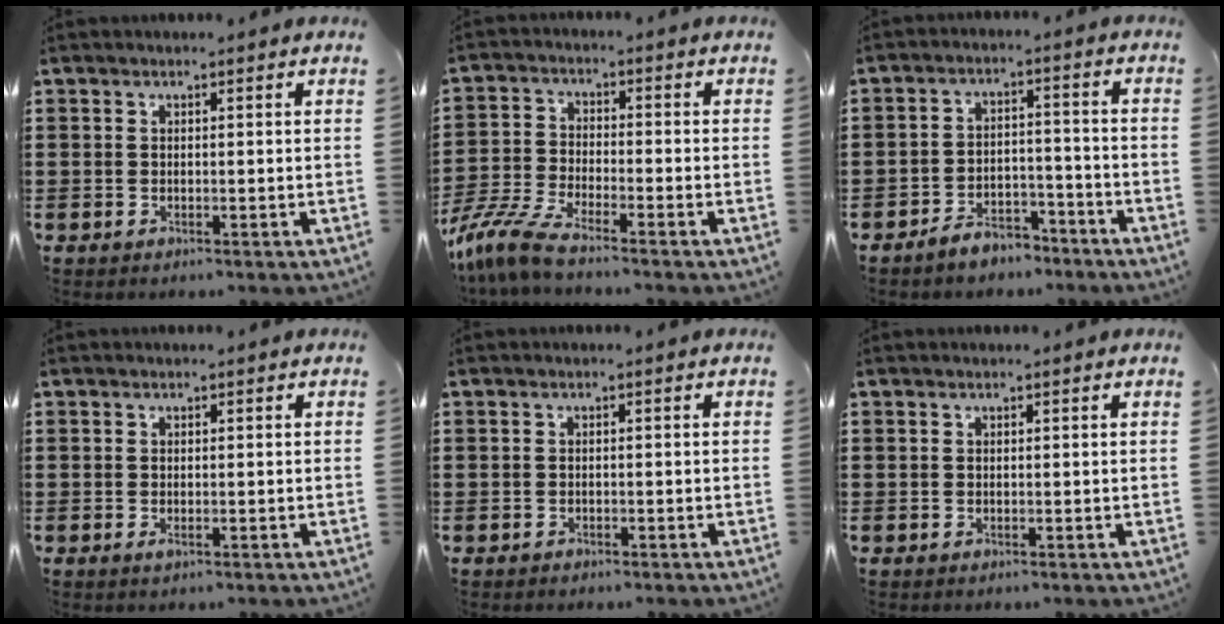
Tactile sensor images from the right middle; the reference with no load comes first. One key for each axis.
{"total": 6.4, "fx": -5.6, "fy": 0.5, "fz": 3.1, "tx": -0.091, "ty": -0.014, "tz": -0.117}
{"total": 4.7, "fx": -4.4, "fy": 1.2, "fz": 0.9, "tx": -0.014, "ty": 0.013, "tz": -0.088}
{"total": 0.6, "fx": -0.2, "fy": 0.2, "fz": 0.5, "tx": -0.011, "ty": -0.003, "tz": -0.002}
{"total": 0.8, "fx": -0.7, "fy": 0.4, "fz": 0.0, "tx": -0.002, "ty": 0.002, "tz": -0.015}
{"total": 0.0}